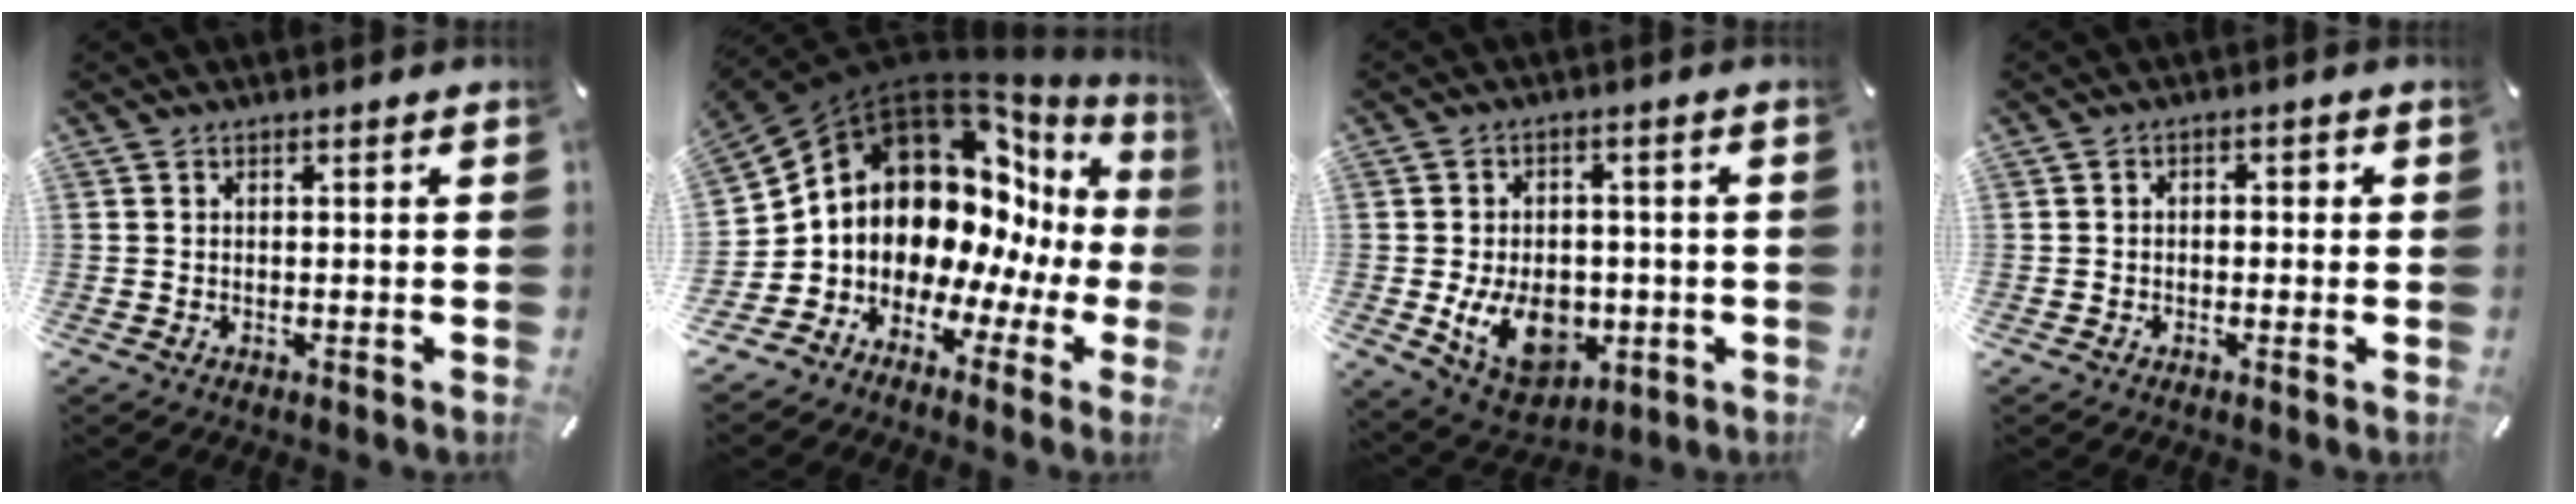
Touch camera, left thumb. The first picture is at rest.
{"total": 14.8, "force": [4.9, 10.8, 8.9], "torque": [-0.168, -0.085, 0.092]}
{"total": 13.5, "force": [-3.0, 9.9, 8.6], "torque": [-0.152, 0.002, -0.049]}
{"total": 2.0, "force": [-1.0, 1.3, 1.0], "torque": [-0.019, 0.010, -0.023]}